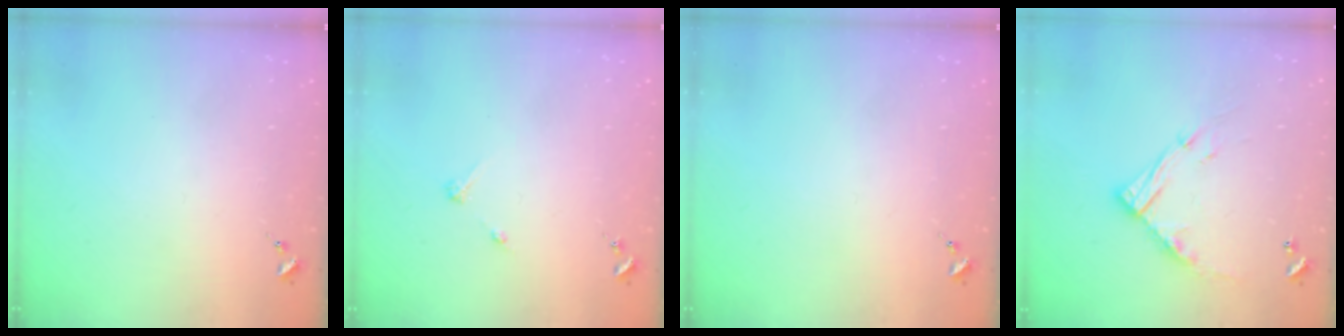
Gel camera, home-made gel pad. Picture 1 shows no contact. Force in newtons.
{"total": 2.6, "press": 2.6, "slide": 0.3}
{"total": 0.0}
{"total": 13.1, "press": 13.1, "slide": 1.2}